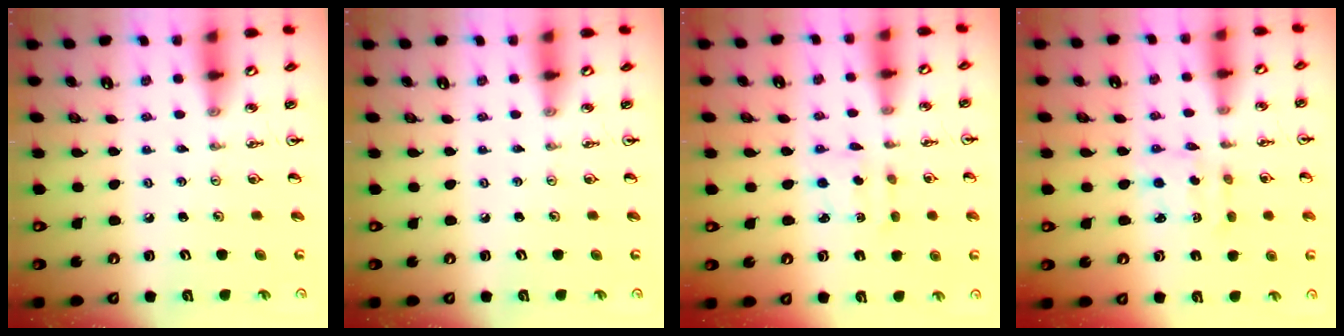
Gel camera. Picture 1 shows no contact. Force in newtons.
{"total": 0.0}
{"total": 2.4, "press": 2.3, "slide": 0.6}
{"total": 2.3, "press": 2.2, "slide": 0.7}